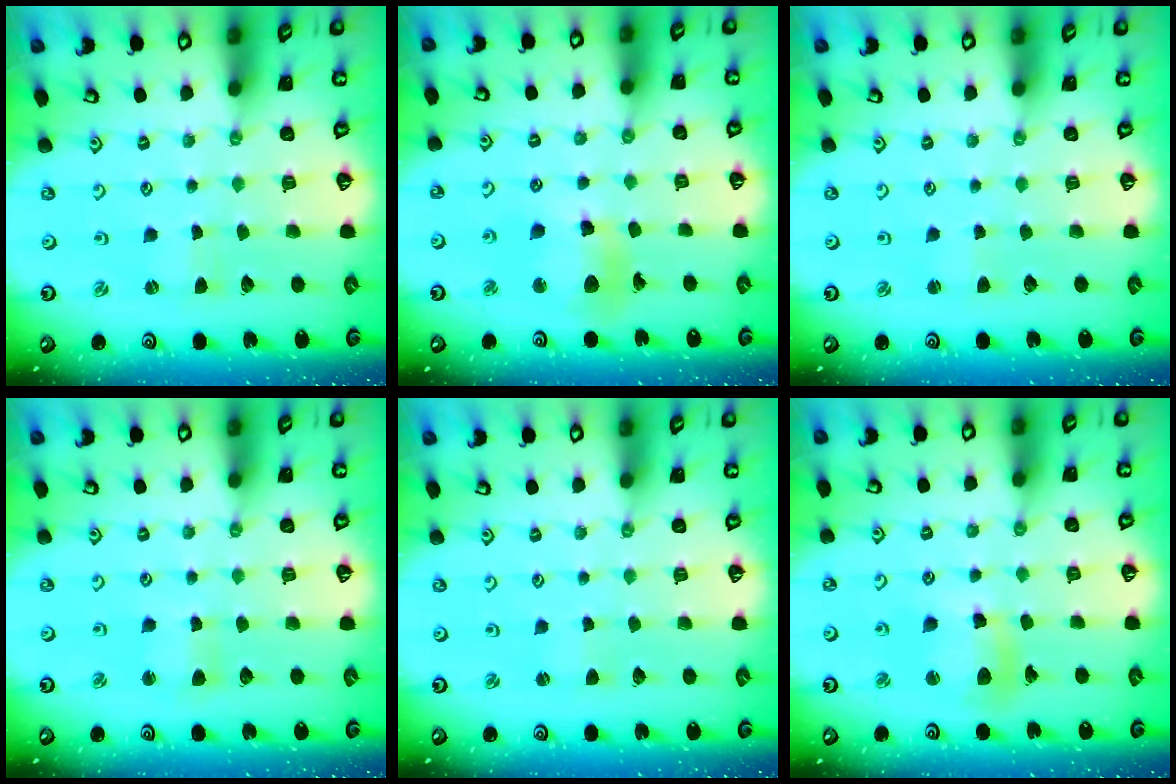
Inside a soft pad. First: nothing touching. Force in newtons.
{"total": 11.0, "press": 10.9, "slide": 1.1}
{"total": 1.6, "press": 1.6, "slide": 0.3}
{"total": 3.1, "press": 3.1, "slide": 0.3}
{"total": 1.6, "press": 1.6, "slide": 0.3}
{"total": 12.3, "press": 12.2, "slide": 1.8}